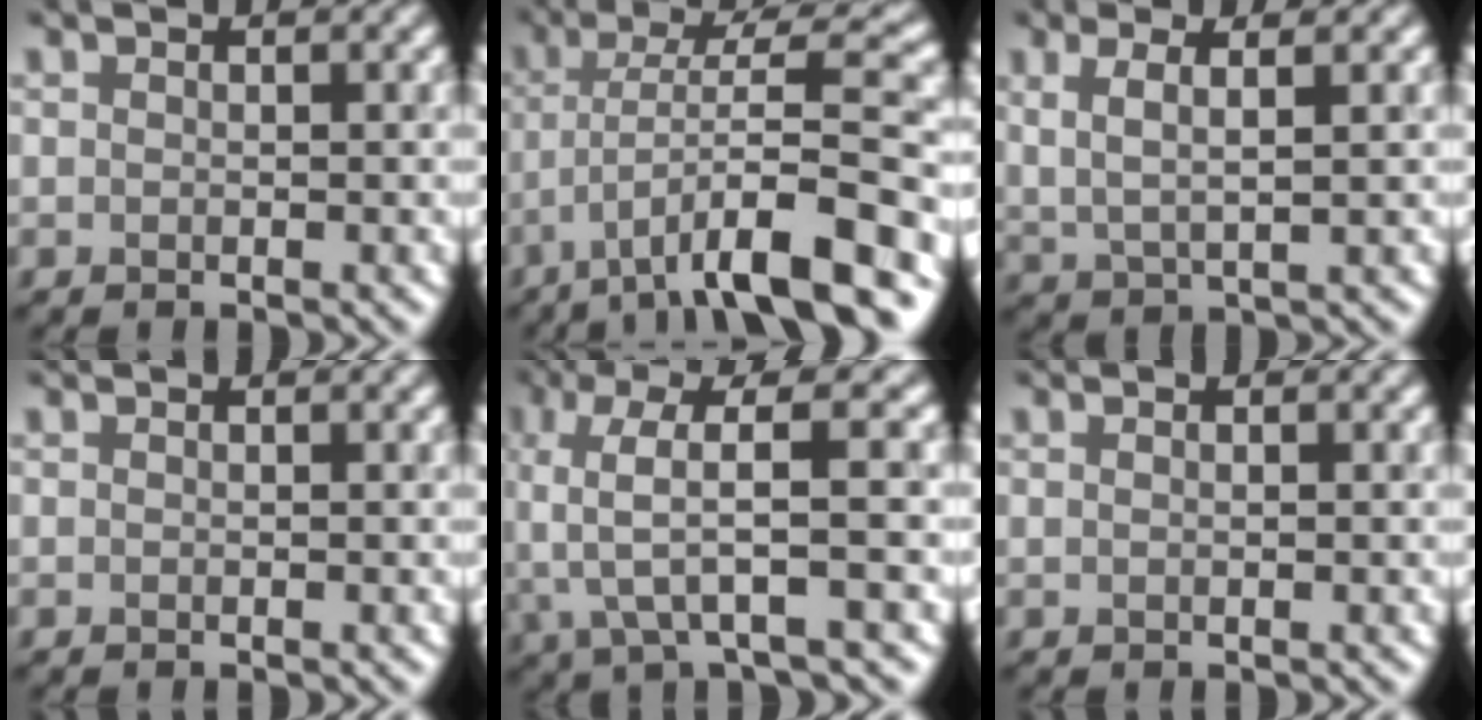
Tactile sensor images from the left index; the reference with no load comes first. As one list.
[{"total": 10.9, "force": [-4.2, 2.4, 9.7], "torque": [-0.150, 0.021, -0.068]}, {"total": 3.0, "force": [1.4, 0.9, 2.5], "torque": [-0.051, -0.002, 0.028]}, {"total": 0.0}, {"total": 6.4, "force": [-0.1, 1.3, 6.2], "torque": [-0.129, 0.012, -0.006]}, {"total": 0.9, "force": [0.3, 0.5, 0.7], "torque": [-0.005, -0.004, -0.003]}]